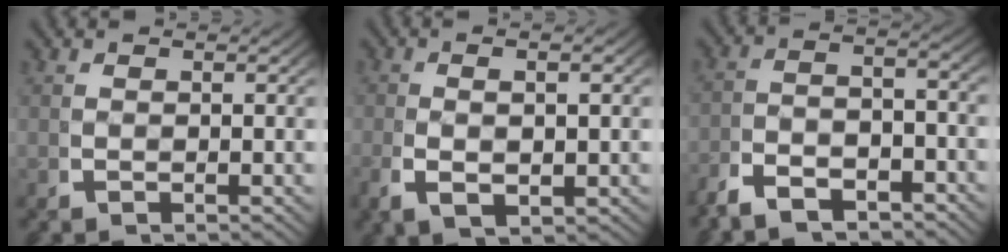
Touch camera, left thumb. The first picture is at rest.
{"total": 3.5, "force": [-0.1, 1.3, 3.2], "torque": [-0.070, -0.004, 0.006]}
{"total": 4.3, "force": [-2.9, 1.7, 2.7], "torque": [-0.047, -0.009, -0.051]}